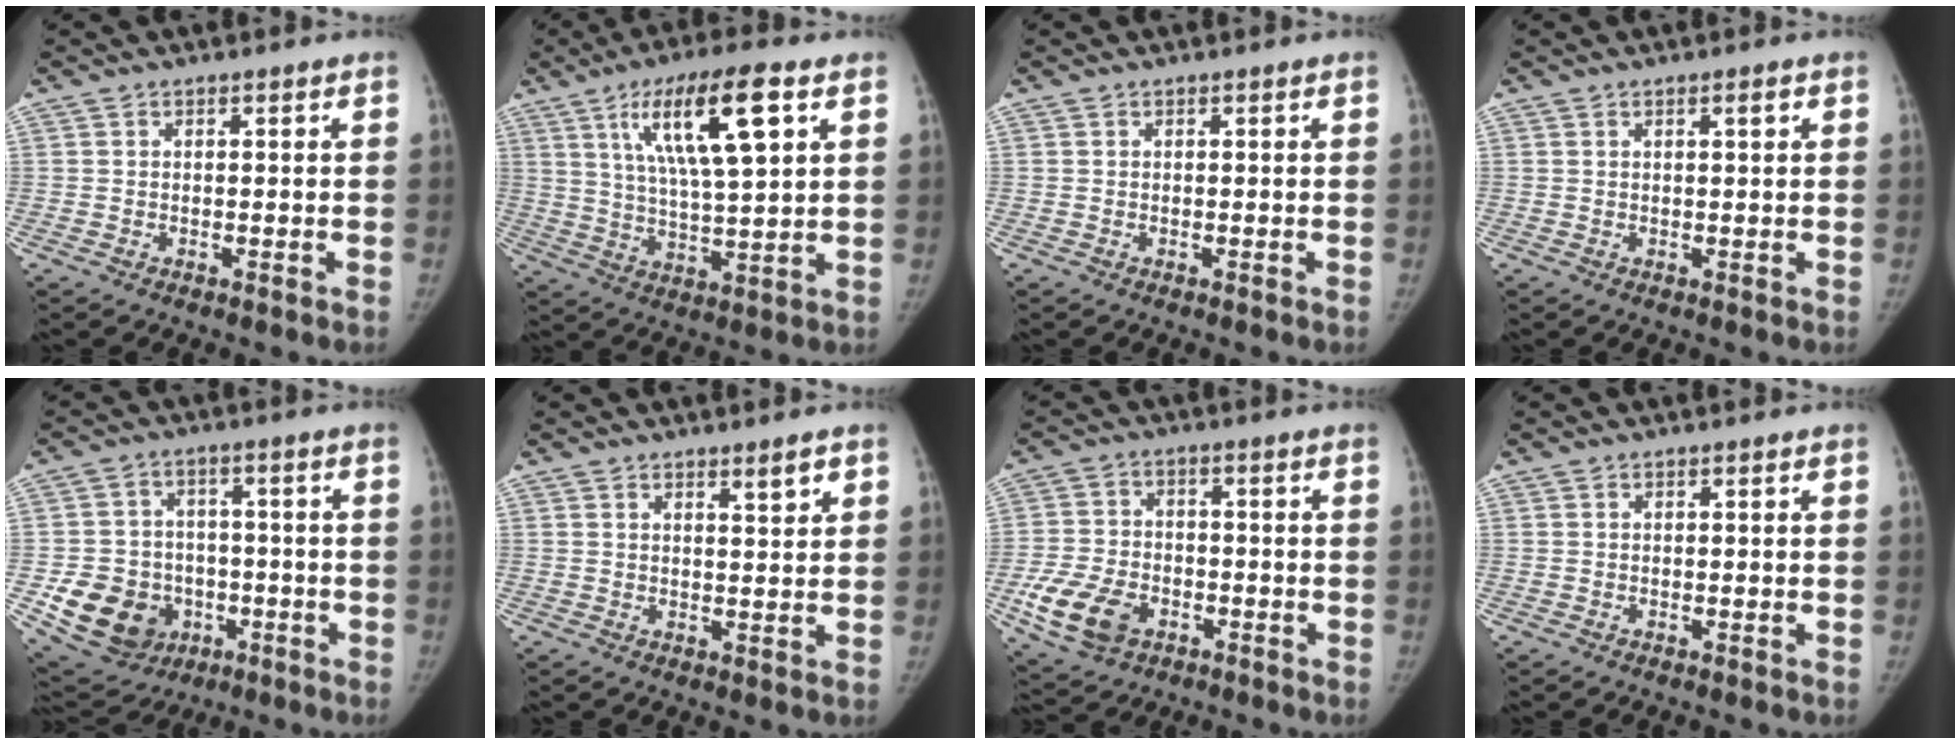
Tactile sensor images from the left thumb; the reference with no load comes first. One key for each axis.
{"total": 15.5, "fx": 6.5, "fy": 3.7, "fz": 13.5, "tx": -0.229, "ty": -0.015, "tz": 0.114}
{"total": 0.0}
{"total": 1.3, "fx": 0.6, "fy": 0.3, "fz": 1.2, "tx": -0.014, "ty": 0.001, "tz": 0.008}
{"total": 14.0, "fx": -4.2, "fy": 11.9, "fz": 6.1, "tx": -0.090, "ty": 0.019, "tz": -0.053}
{"total": 2.9, "fx": 1.8, "fy": 0.6, "fz": 2.1, "tx": -0.025, "ty": -0.013, "tz": 0.028}
{"total": 11.2, "fx": -4.6, "fy": 7.7, "fz": 6.8, "tx": -0.128, "ty": 0.012, "tz": -0.081}
{"total": 0.0}